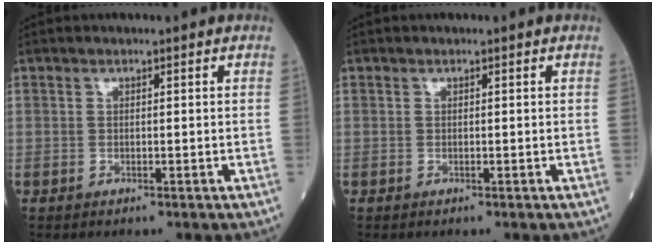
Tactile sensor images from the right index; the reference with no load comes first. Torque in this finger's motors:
{"motor_torque": [0.01, 0.00, 0.00, -0.01]}